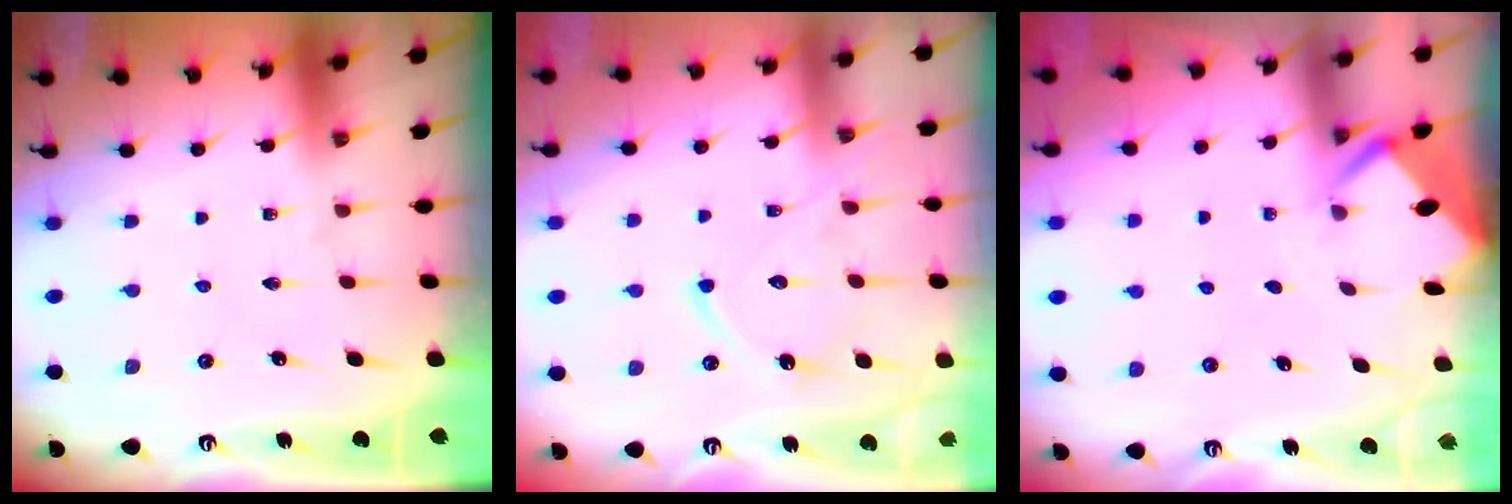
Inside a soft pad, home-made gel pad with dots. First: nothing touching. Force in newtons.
{"total": 12.5, "press": 12.4, "slide": 1.1}
{"total": 2.5, "press": 2.5, "slide": 0.2}